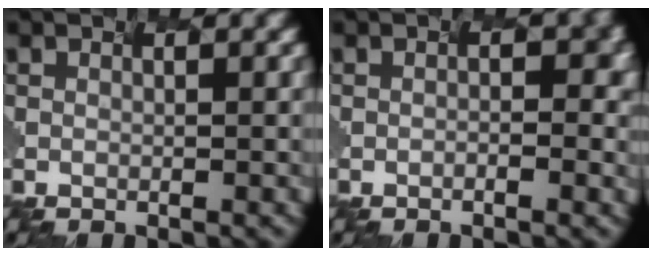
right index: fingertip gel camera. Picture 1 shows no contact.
{"total": 0.9, "force": [-0.6, -0.3, 0.5], "torque": [-0.013, 0.003, 0.000]}